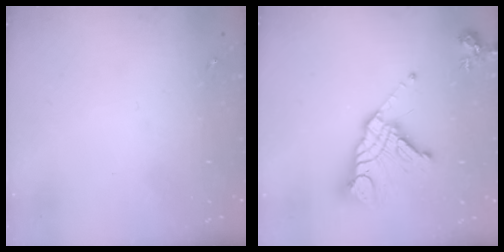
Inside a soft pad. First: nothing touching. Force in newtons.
{"total": 18.0, "press": 17.9, "slide": 1.9}